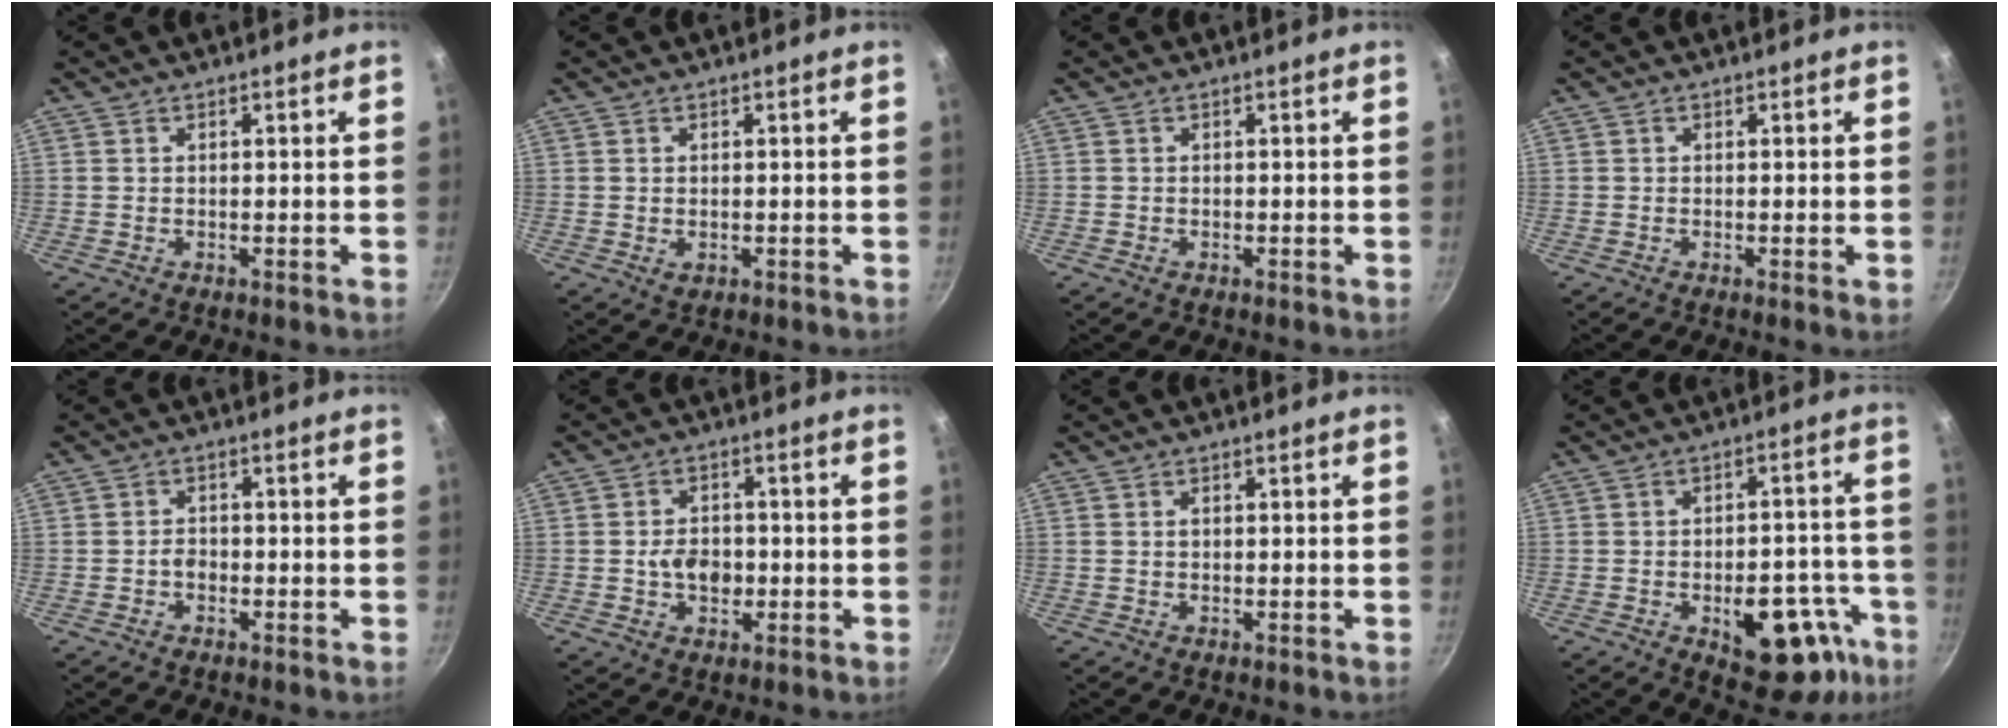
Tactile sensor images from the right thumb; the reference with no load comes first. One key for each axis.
{"total": 1.1, "fx": -0.1, "fy": 0.8, "fz": 0.8, "tx": -0.012, "ty": -0.001, "tz": 0.001}
{"total": 0.0}
{"total": 0.8, "fx": -0.2, "fy": -0.1, "fz": 0.8, "tx": -0.014, "ty": -0.003, "tz": -0.006}
{"total": 1.9, "fx": -0.8, "fy": 1.4, "fz": 1.0, "tx": -0.010, "ty": 0.014, "tz": -0.015}
{"total": 5.6, "fx": -0.9, "fy": 4.1, "fz": 3.7, "tx": -0.040, "ty": 0.009, "tz": -0.015}
{"total": 0.7, "fx": 0.0, "fy": 0.4, "fz": 0.5, "tx": -0.007, "ty": 0.004, "tz": 0.002}
{"total": 16.7, "fx": -6.9, "fy": 8.8, "fz": 12.3, "tx": -0.090, "ty": 0.036, "tz": -0.079}